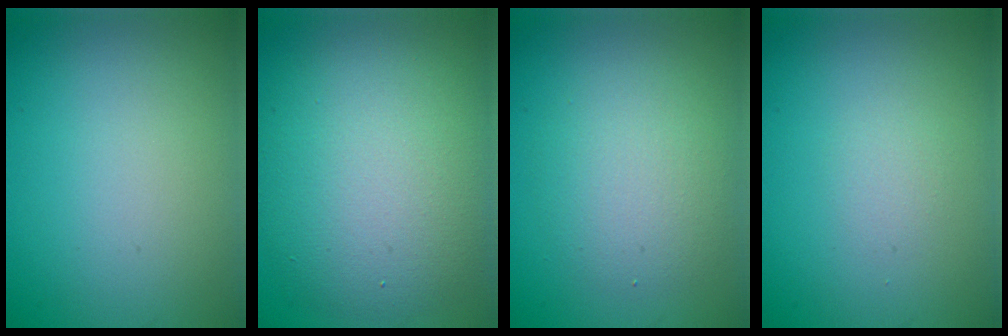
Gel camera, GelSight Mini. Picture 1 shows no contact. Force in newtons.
{"total": 9.6, "press": 9.6, "slide": 0.5}
{"total": 3.7, "press": 3.6, "slide": 0.3}
{"total": 0.7, "press": 0.7, "slide": 0.0}